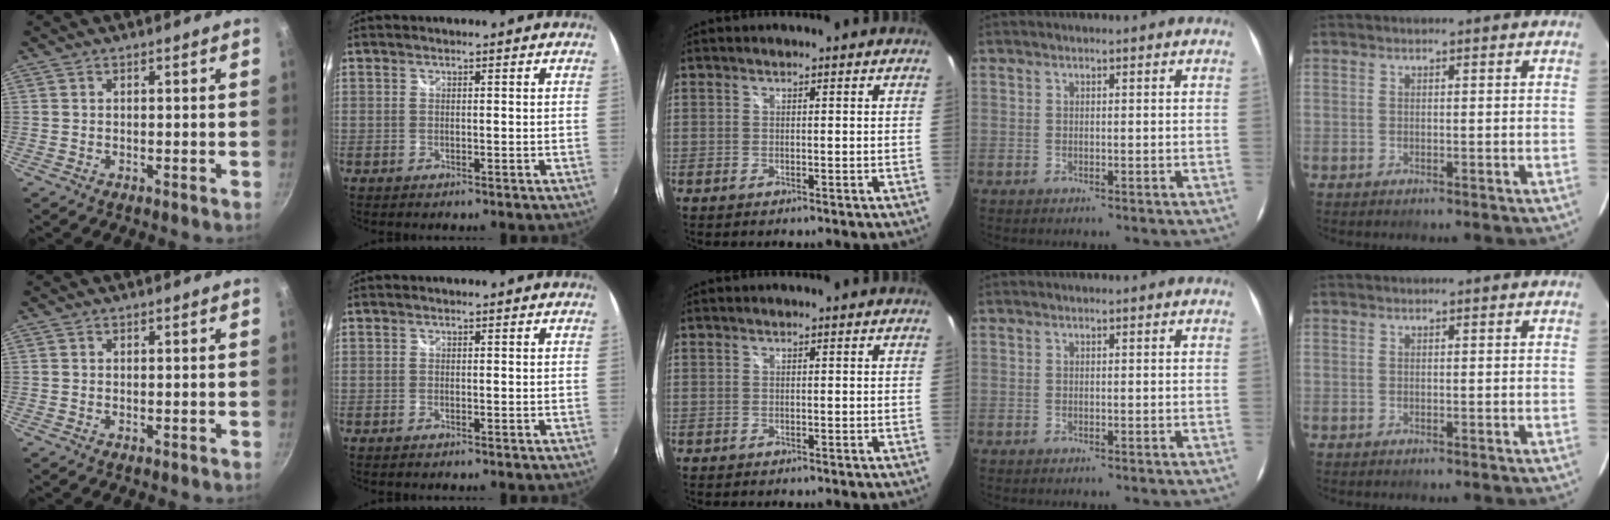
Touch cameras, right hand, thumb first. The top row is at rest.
{}